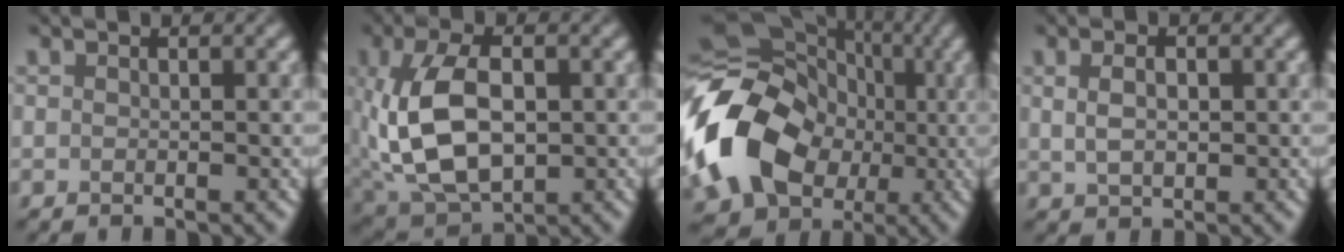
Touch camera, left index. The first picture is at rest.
{"total": 9.3, "force": [0.0, 5.5, 7.5], "torque": [-0.163, 0.000, 0.003]}
{"total": 15.2, "force": [-1.7, 12.2, 8.9], "torque": [-0.202, -0.007, -0.035]}
{"total": 2.9, "force": [0.8, 1.8, 2.2], "torque": [-0.036, 0.007, 0.015]}